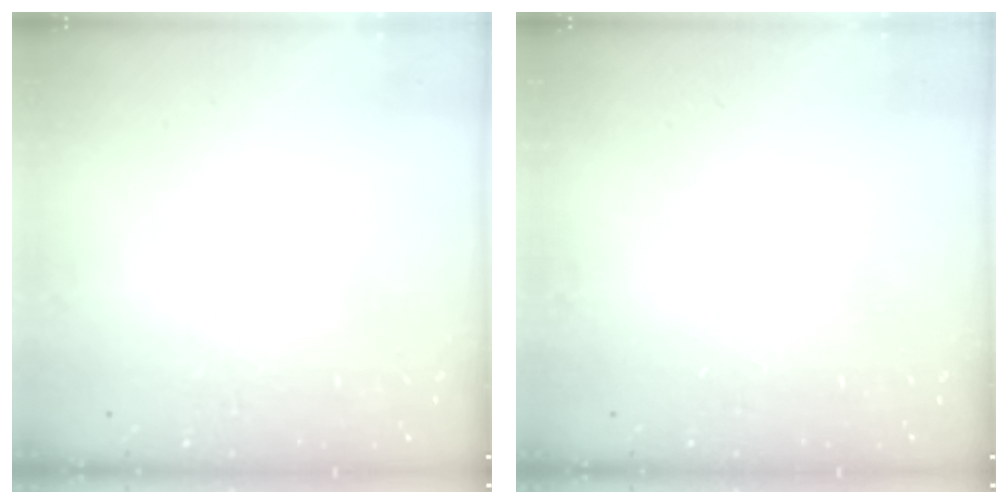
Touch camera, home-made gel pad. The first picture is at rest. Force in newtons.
{"total": 0.0}